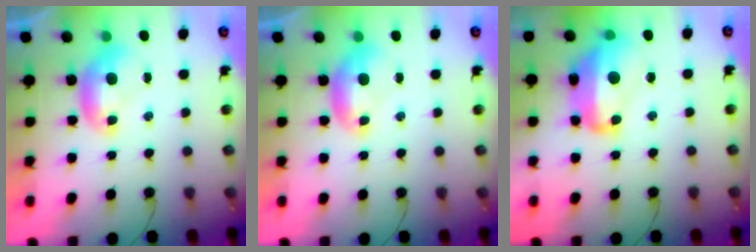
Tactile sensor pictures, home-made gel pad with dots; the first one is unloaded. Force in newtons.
{"total": 0.0}
{"total": 11.2, "press": 11.1, "slide": 1.5}